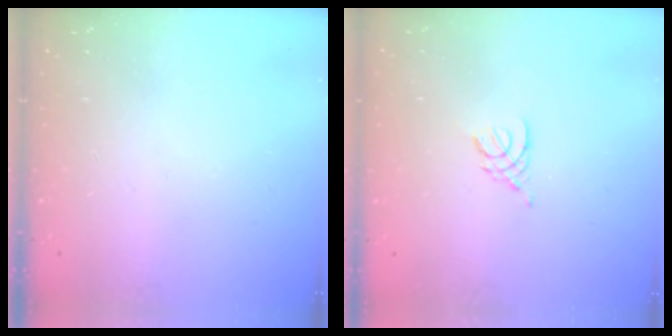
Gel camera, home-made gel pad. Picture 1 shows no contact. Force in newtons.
{"total": 2.9, "press": 2.8, "slide": 0.6}